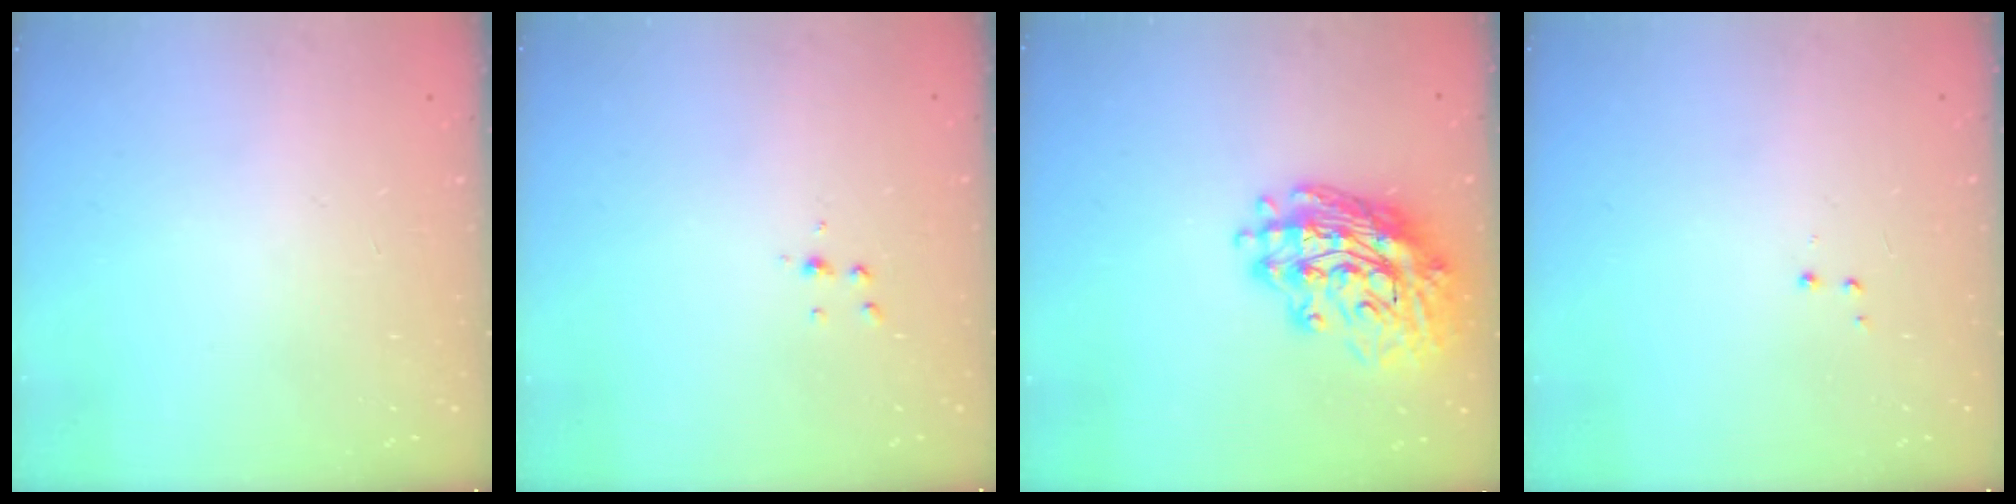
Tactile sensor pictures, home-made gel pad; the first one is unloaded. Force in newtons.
{"total": 3.9, "press": 3.9, "slide": 0.4}
{"total": 18.1, "press": 17.6, "slide": 4.0}
{"total": 2.9, "press": 2.8, "slide": 0.7}